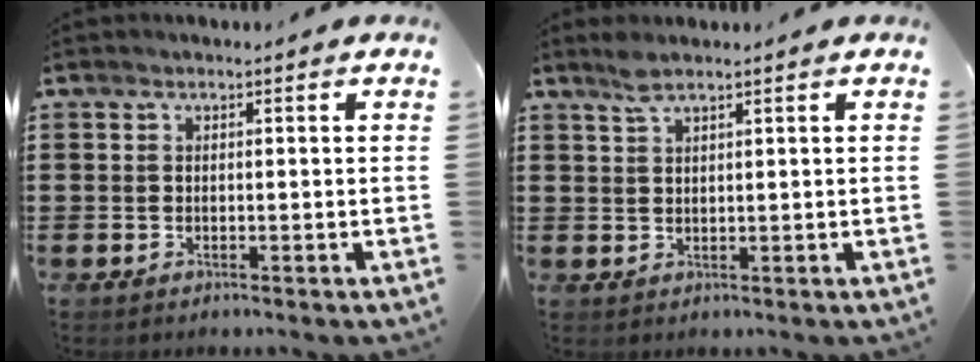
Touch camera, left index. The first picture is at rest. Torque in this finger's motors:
{"motor_torque": [0.07, 0.01, 0.10, 0.06]}